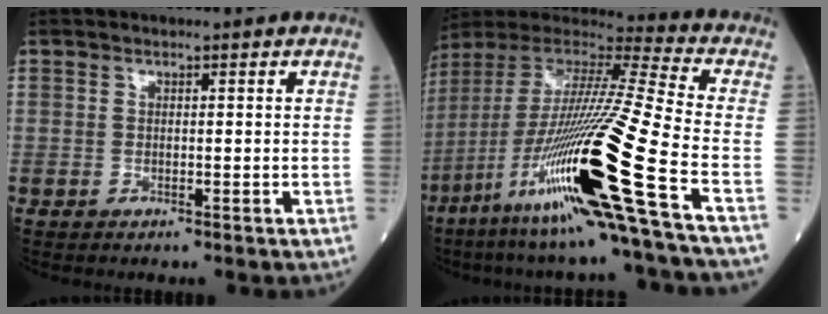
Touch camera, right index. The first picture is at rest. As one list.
[{"total": 27.4, "force": [-11.7, -1.1, 24.7], "torque": [-0.468, -0.051, -0.219]}]